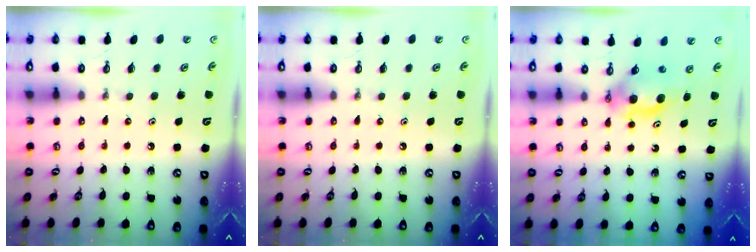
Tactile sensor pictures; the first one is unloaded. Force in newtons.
{"total": 0.0}
{"total": 5.9, "press": 5.8, "slide": 1.1}